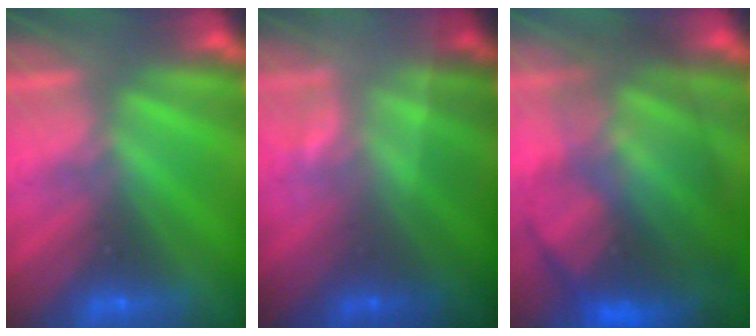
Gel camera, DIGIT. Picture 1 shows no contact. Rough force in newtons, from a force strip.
{"total": 1.7}
{"total": 7.8}